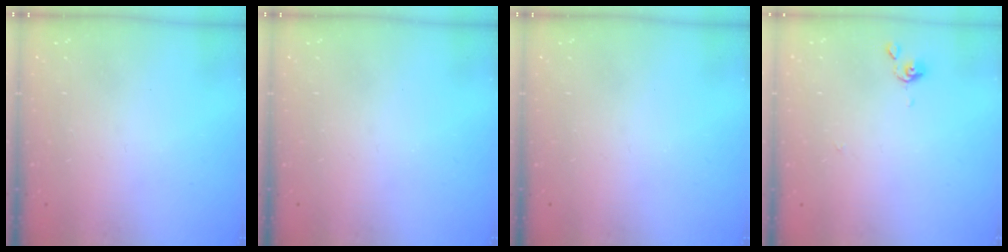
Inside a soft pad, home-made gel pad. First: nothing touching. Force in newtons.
{"total": 0.0}
{"total": 0.0}
{"total": 0.0}